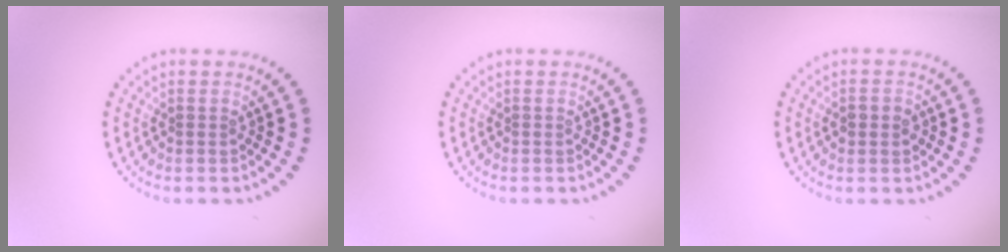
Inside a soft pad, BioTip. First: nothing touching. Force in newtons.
{"total": 0.0}
{"total": 1.4, "press": 1.4, "slide": 0.1}